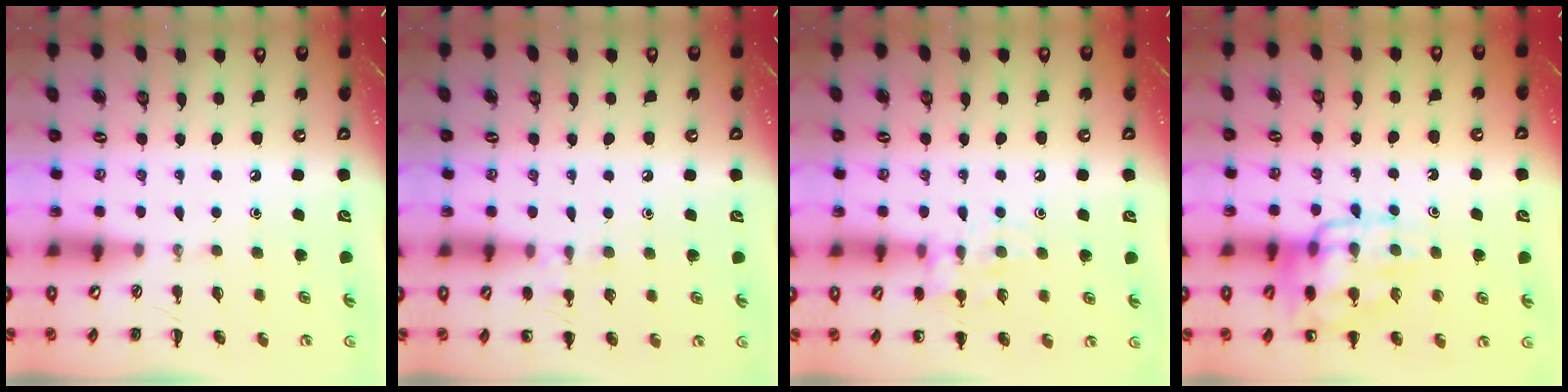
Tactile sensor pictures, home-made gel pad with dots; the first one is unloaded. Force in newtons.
{"total": 6.7, "press": 6.5, "slide": 1.6}
{"total": 10.0, "press": 10.0, "slide": 0.9}
{"total": 14.7, "press": 14.5, "slide": 2.3}